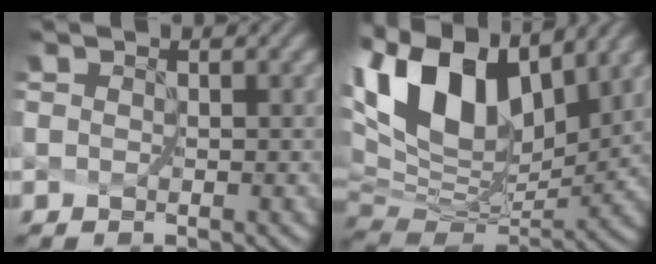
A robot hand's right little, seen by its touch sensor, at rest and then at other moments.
{"total": 13.5, "force": [6.7, 7.4, 9.1], "torque": [-0.204, 0.036, 0.133]}